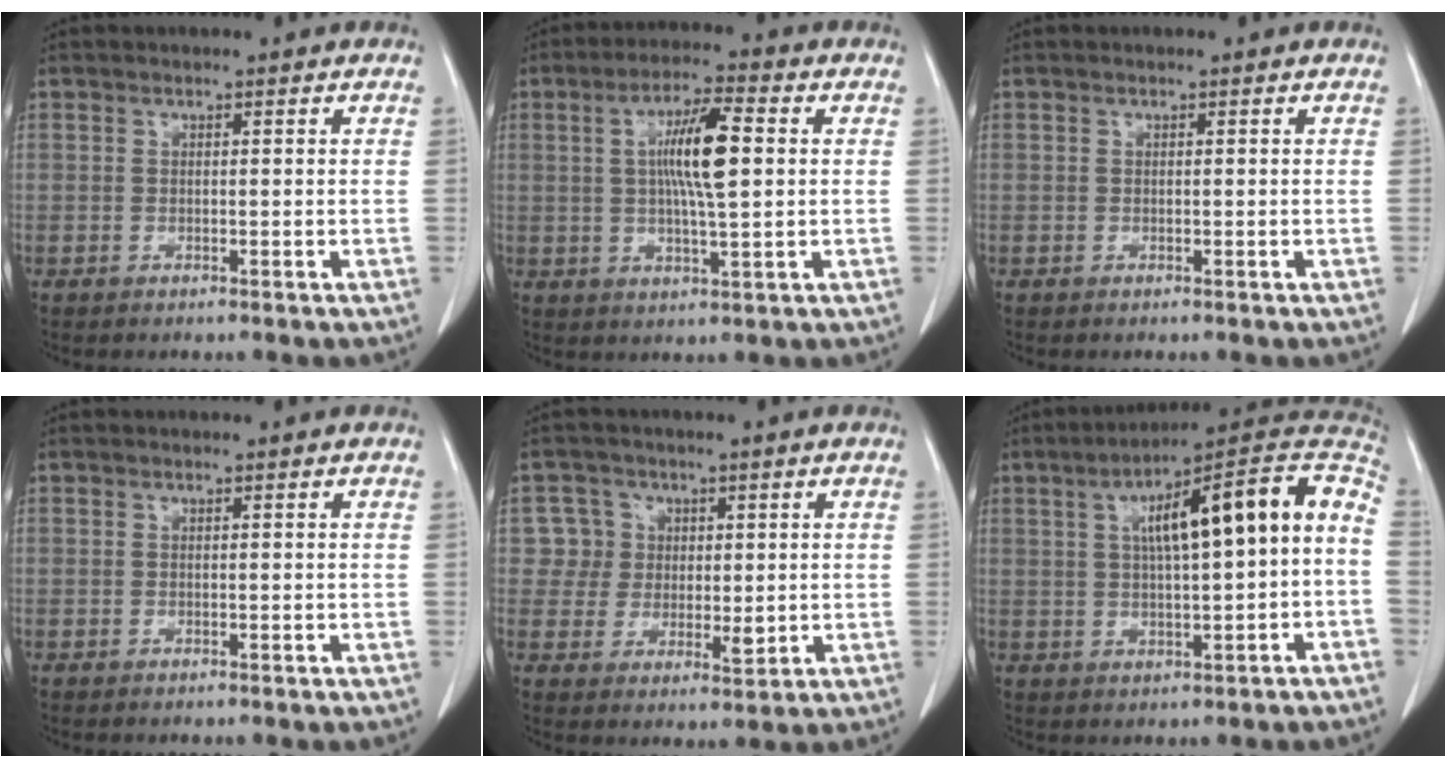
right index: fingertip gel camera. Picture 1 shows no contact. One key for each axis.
{"total": 9.5, "fx": 1.3, "fy": 1.1, "fz": 9.3, "tx": -0.171, "ty": 0.004, "tz": 0.023}
{"total": 0.0}
{"total": 0.0}
{"total": 6.0, "fx": 1.7, "fy": 5.7, "fz": 0.9, "tx": -0.002, "ty": 0.008, "tz": 0.033}
{"total": 17.6, "fx": 2.4, "fy": 2.6, "fz": 17.3, "tx": -0.257, "ty": 0.048, "tz": 0.033}